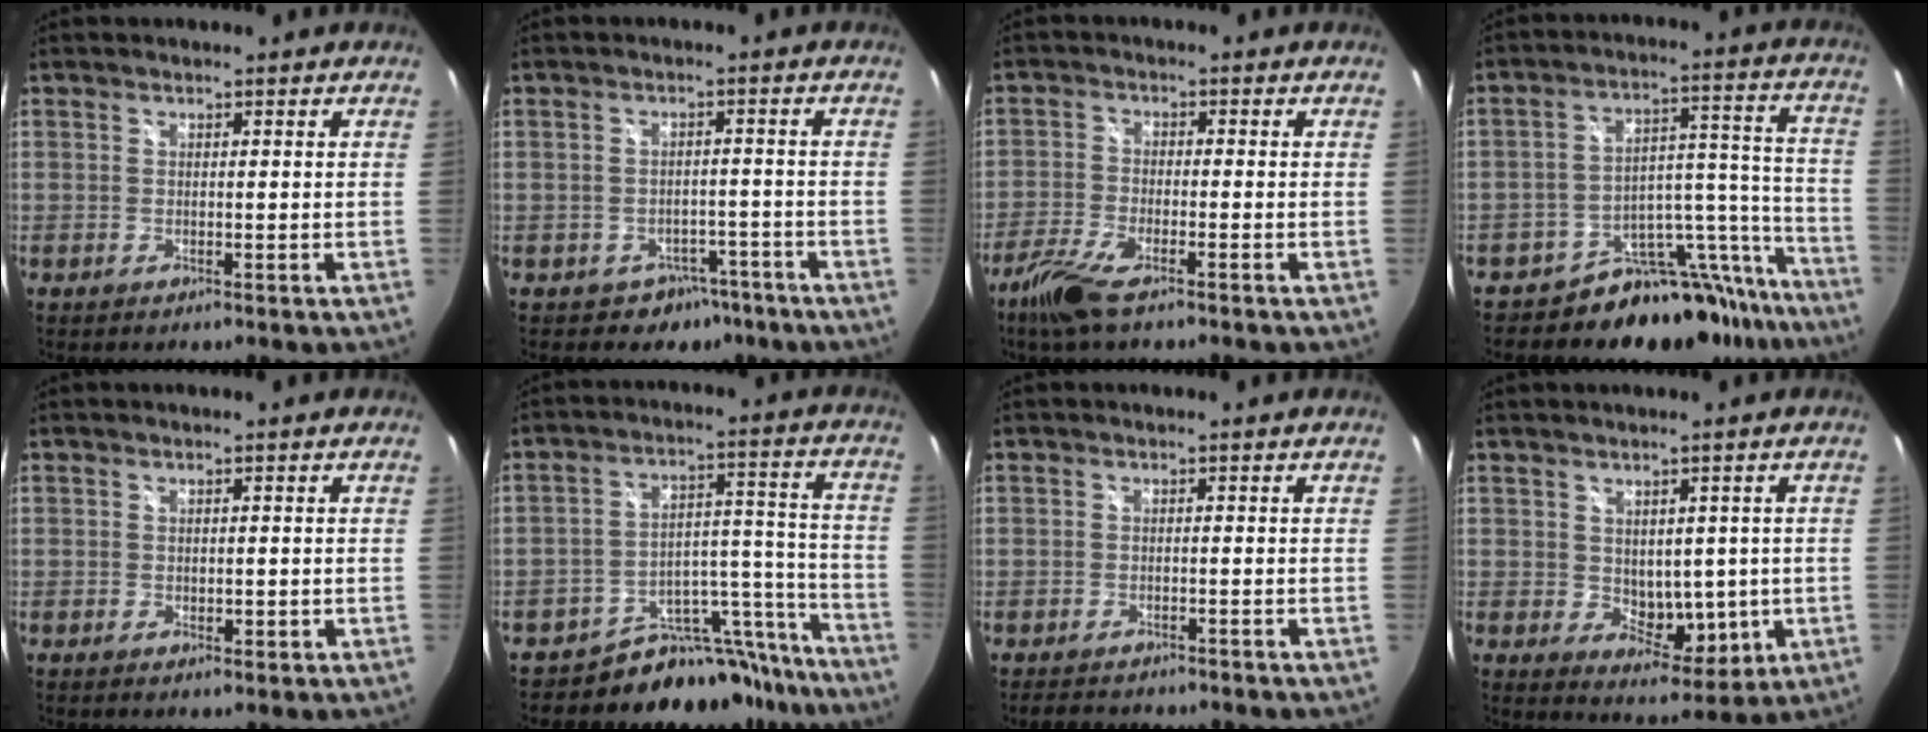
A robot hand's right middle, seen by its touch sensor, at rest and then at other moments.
{"total": 5.3, "force": [-3.5, 3.9, 0.6], "torque": [-0.013, 0.024, -0.037]}
{"total": 7.2, "force": [-5.0, 1.6, 4.8], "torque": [-0.124, -0.013, -0.106]}
{"total": 18.6, "force": [-16.8, 7.3, 3.2], "torque": [-0.023, 0.071, -0.241]}
{"total": 1.6, "force": [-0.2, 1.2, 1.1], "torque": [-0.014, -0.001, -0.002]}
{"total": 16.4, "force": [-15.0, 6.4, 2.1], "torque": [-0.012, 0.072, -0.212]}
{"total": 3.3, "force": [-3.0, 1.0, 1.0], "torque": [-0.025, -0.009, -0.046]}
{"total": 7.6, "force": [0.0, 5.5, 5.2], "torque": [-0.081, -0.012, 0.015]}